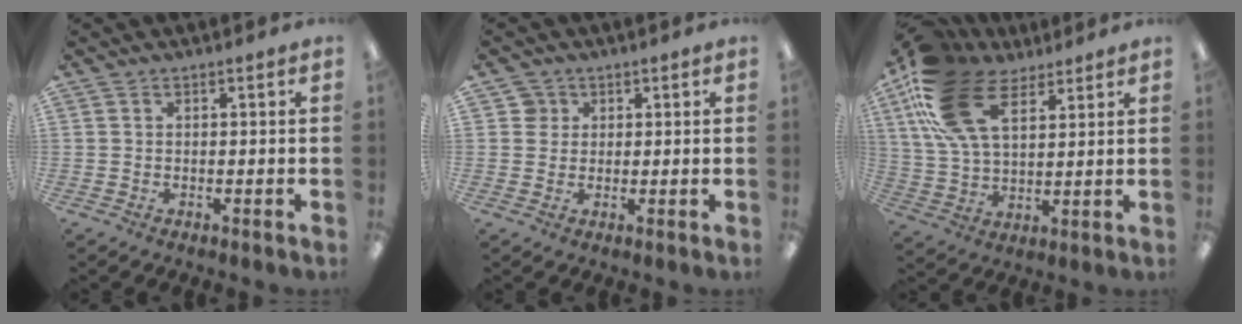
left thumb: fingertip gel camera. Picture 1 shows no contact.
{"total": 3.9, "force": [1.9, 3.5, 0.4], "torque": [-0.004, 0.002, 0.032]}
{"total": 20.2, "force": [10.3, 11.3, 13.3], "torque": [-0.293, -0.017, 0.188]}